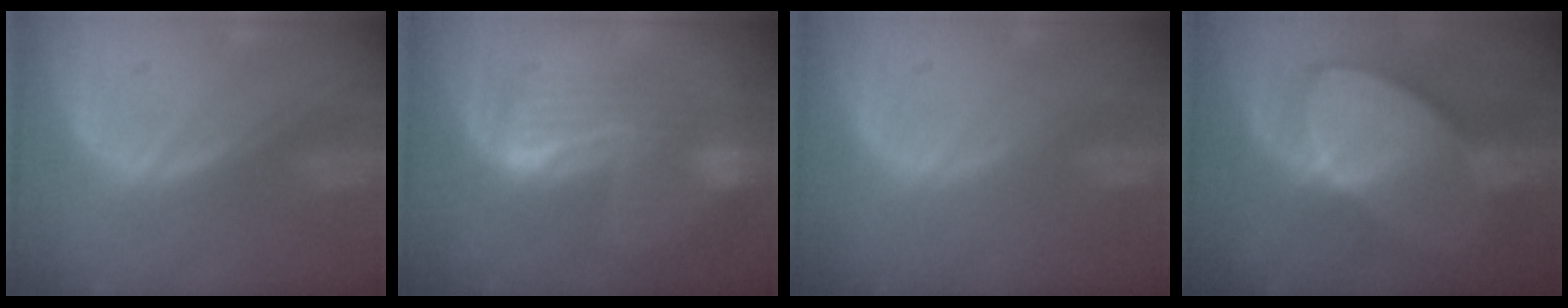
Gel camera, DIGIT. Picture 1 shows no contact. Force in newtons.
{"total": 6.5, "press": 6.3, "slide": 1.3}
{"total": 0.0}
{"total": 8.9, "press": 8.0, "slide": 3.9}